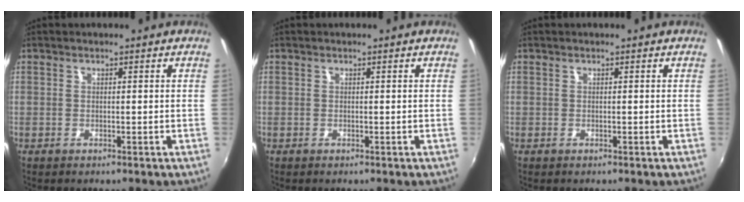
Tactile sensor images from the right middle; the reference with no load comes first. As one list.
[{"total": 0.0}, {"total": 0.0}]